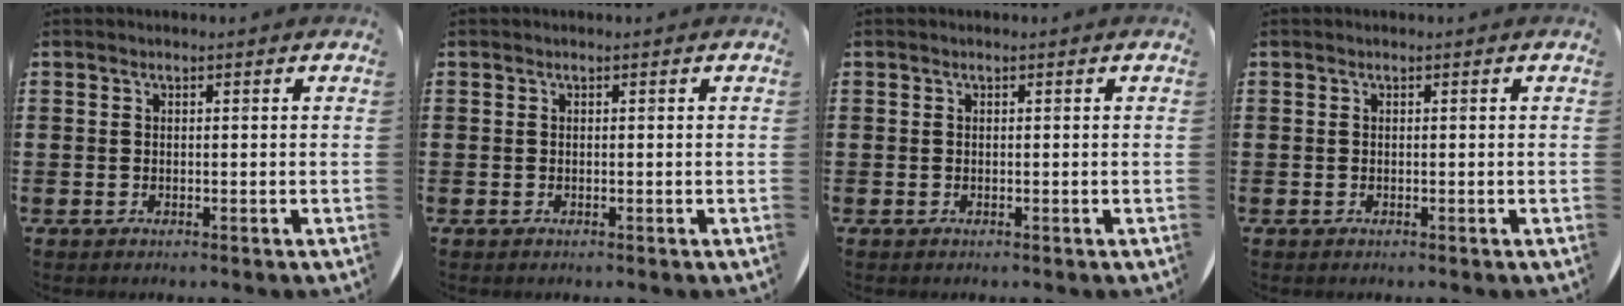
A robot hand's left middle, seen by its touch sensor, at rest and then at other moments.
{"total": 0.0}
{"total": 0.0}
{"total": 0.0}